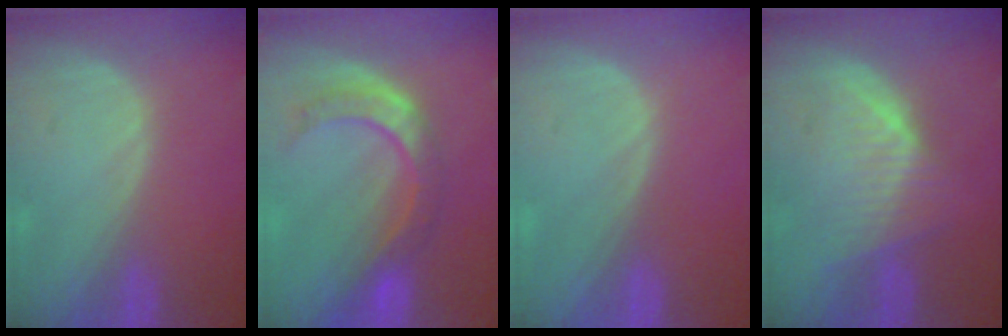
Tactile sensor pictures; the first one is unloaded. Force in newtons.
{"total": 7.8, "press": 7.2, "slide": 3.0}
{"total": 0.0}
{"total": 6.3, "press": 6.1, "slide": 1.6}